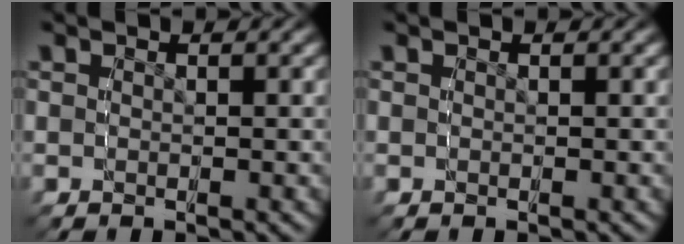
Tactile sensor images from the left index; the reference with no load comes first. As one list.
[{"total": 0.0}]